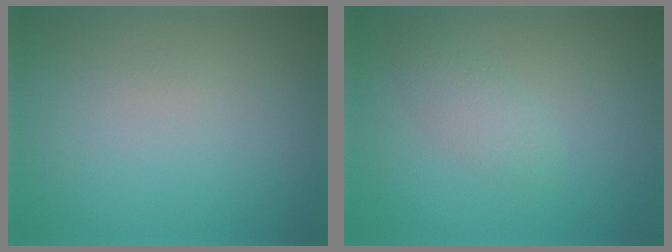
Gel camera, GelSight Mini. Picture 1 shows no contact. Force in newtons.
{"total": 1.7, "press": 1.7, "slide": 0.1}